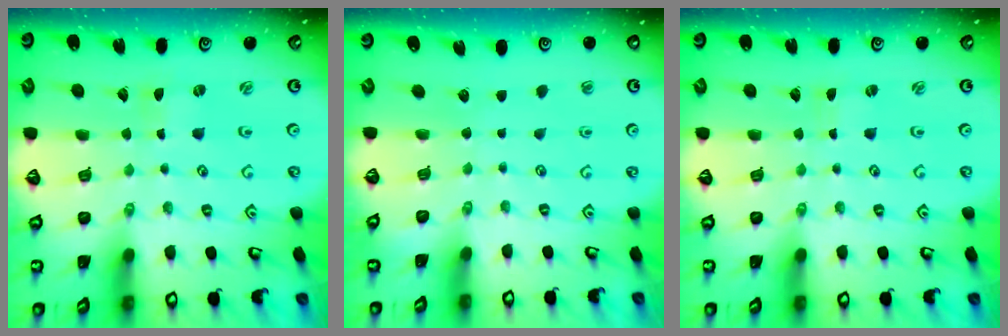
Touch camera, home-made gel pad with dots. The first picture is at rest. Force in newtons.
{"total": 0.0}
{"total": 0.0}